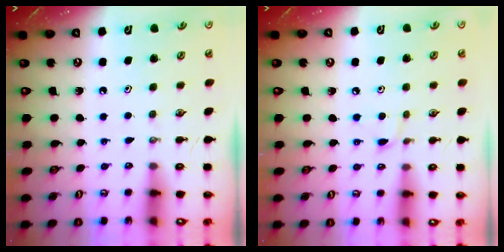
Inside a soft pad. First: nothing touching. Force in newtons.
{"total": 4.6, "press": 4.5, "slide": 0.4}